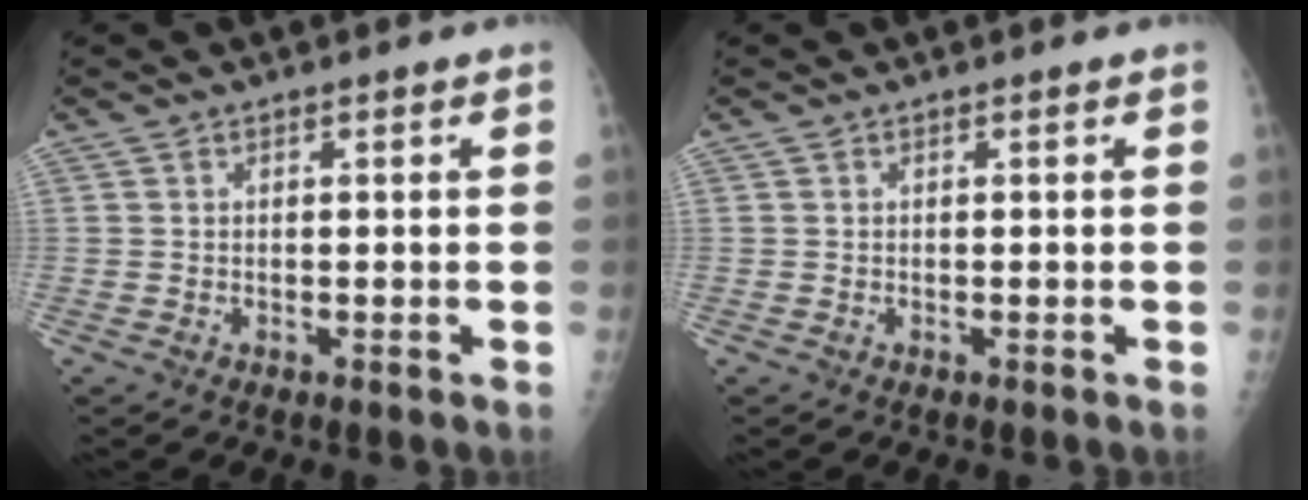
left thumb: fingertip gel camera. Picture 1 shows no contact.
{"total": 0.0}